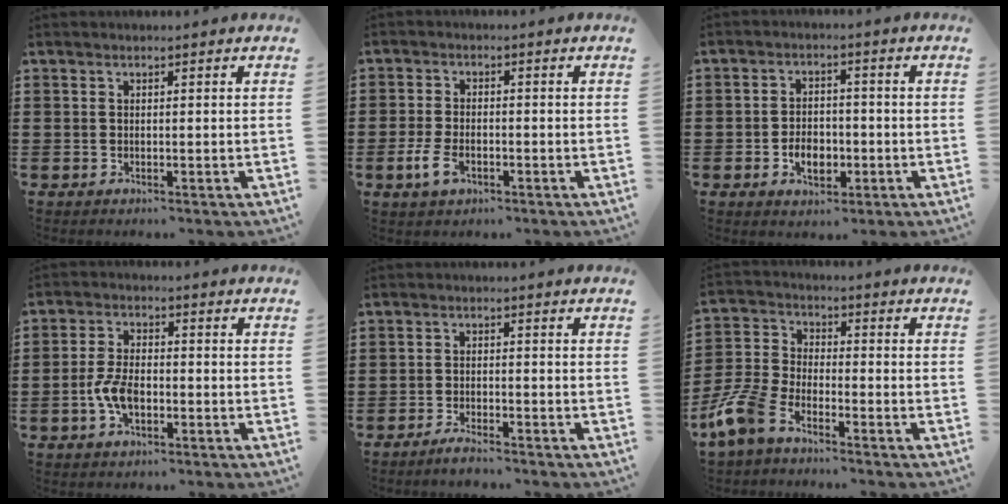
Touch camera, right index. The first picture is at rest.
{"total": 3.7, "force": [-1.4, 1.9, 2.8], "torque": [-0.076, -0.011, -0.031]}
{"total": 4.6, "force": [-1.6, 2.9, 3.1], "torque": [-0.052, -0.002, -0.028]}
{"total": 5.3, "force": [-1.6, 2.7, 4.3], "torque": [-0.101, -0.004, -0.033]}
{"total": 2.2, "force": [-2.1, -0.1, 0.7], "torque": [-0.016, 0.001, -0.040]}
{"total": 6.9, "force": [-5.6, 1.9, 3.7], "torque": [-0.113, -0.007, -0.115]}